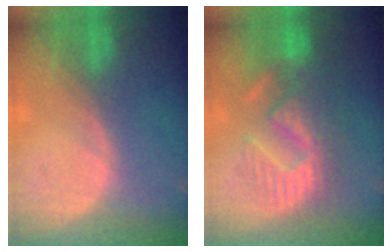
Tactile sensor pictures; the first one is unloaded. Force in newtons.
{"total": 9.6, "press": 9.4, "slide": 2.2}